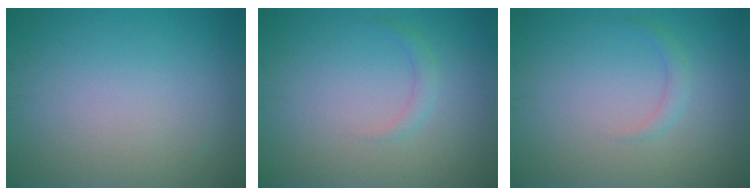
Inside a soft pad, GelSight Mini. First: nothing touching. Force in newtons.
{"total": 1.1, "press": 1.1, "slide": 0.0}
{"total": 1.1, "press": 1.1, "slide": 0.0}